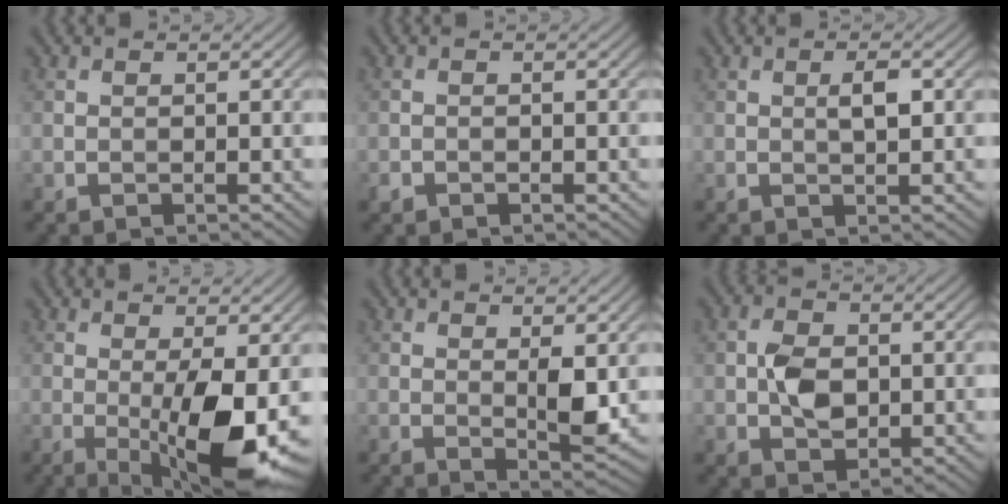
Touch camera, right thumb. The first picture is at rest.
{"total": 0.6, "force": [-0.4, 0.3, 0.1], "torque": [-0.003, -0.002, -0.008]}
{"total": 2.2, "force": [0.4, 0.7, 2.0], "torque": [-0.036, 0.002, 0.007]}
{"total": 10.2, "force": [-1.7, 2.6, 9.7], "torque": [-0.165, -0.010, -0.021]}
{"total": 3.5, "force": [0.7, 1.1, 3.3], "torque": [-0.060, -0.008, 0.017]}
{"total": 4.3, "force": [-0.2, 2.9, 3.1], "torque": [-0.065, 0.000, -0.005]}